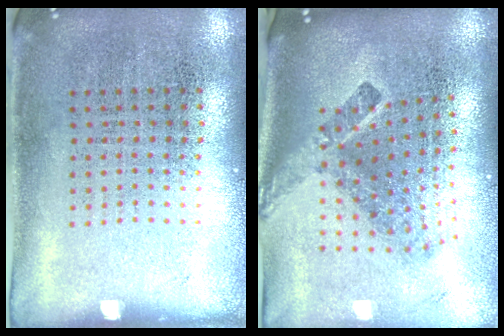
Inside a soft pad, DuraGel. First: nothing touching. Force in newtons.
{"total": 2.6, "press": 1.6, "slide": 2.0}